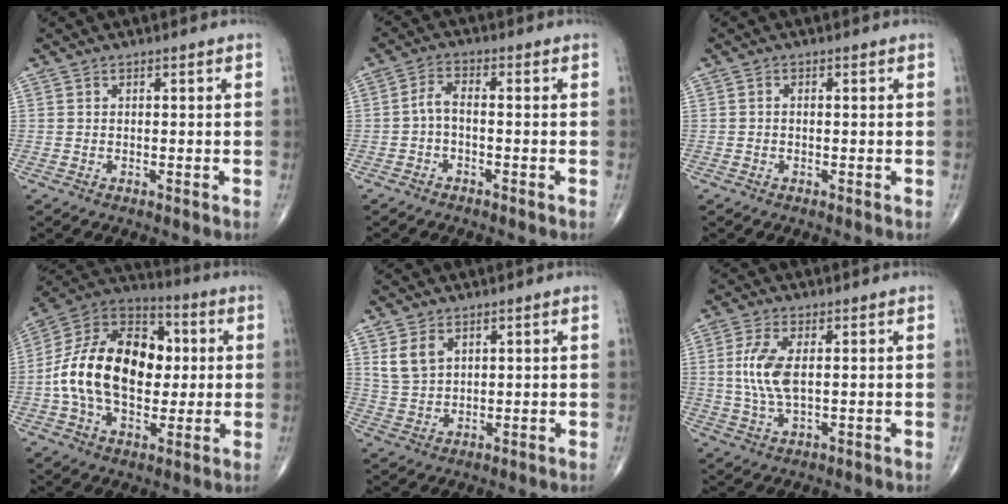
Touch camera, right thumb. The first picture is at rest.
{"total": 3.2, "force": [-1.0, 1.3, 2.8], "torque": [-0.052, 0.019, -0.025]}
{"total": 0.5, "force": [-0.2, 0.3, 0.4], "torque": [-0.004, 0.000, -0.007]}
{"total": 22.9, "force": [0.5, 14.9, 17.4], "torque": [-0.287, 0.023, 0.007]}
{"total": 5.1, "force": [2.5, 3.3, 3.1], "torque": [-0.054, -0.009, 0.058]}
{"total": 7.8, "force": [1.0, 3.3, 7.0], "torque": [-0.161, -0.003, 0.023]}